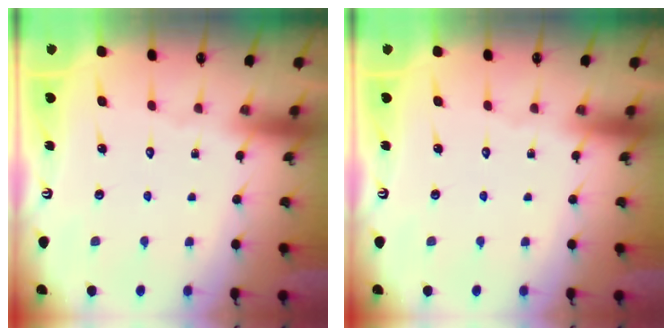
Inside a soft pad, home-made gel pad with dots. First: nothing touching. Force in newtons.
{"total": 0.0}